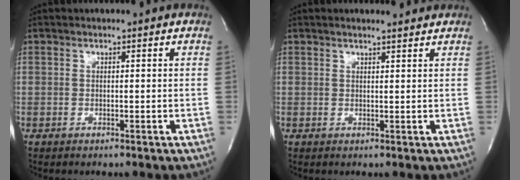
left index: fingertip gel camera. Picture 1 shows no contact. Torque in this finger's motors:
{"motor_torque": [0.76, -0.69, 0.12, 0.01]}